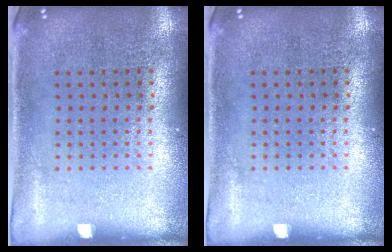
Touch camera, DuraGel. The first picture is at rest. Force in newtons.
{"total": 0.0}